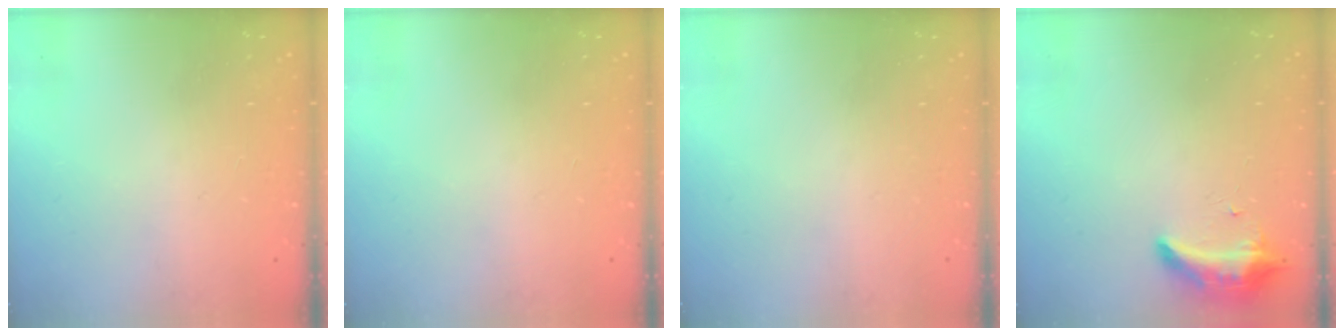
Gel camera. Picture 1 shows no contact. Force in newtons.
{"total": 0.0}
{"total": 0.0}
{"total": 8.3, "press": 8.3, "slide": 0.1}